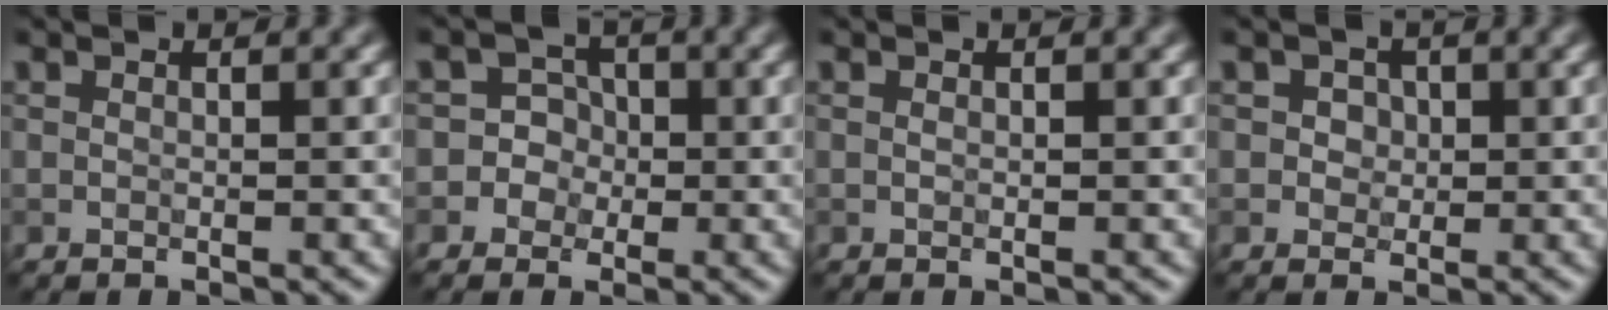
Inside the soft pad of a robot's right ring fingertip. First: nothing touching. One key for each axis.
{"total": 3.4, "fx": -0.8, "fy": 3.3, "fz": 0.1, "tx": 0.029, "ty": 0.020, "tz": -0.029}
{"total": 0.0}
{"total": 2.2, "fx": 0.7, "fy": 1.8, "fz": 1.0, "tx": -0.017, "ty": 0.007, "tz": 0.008}